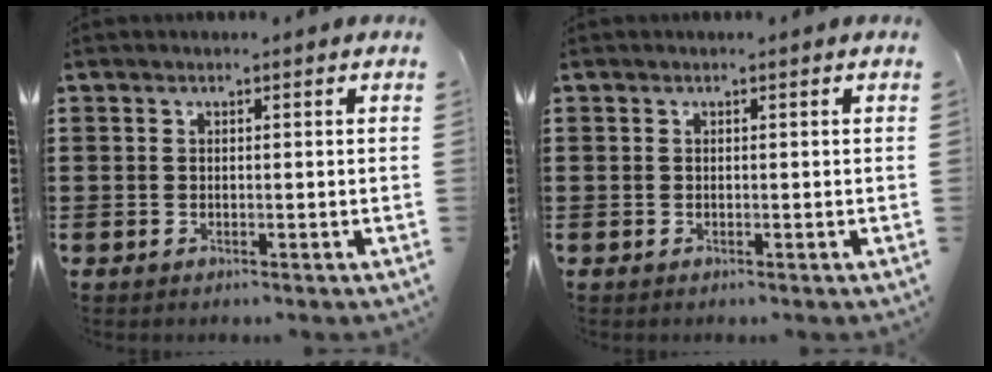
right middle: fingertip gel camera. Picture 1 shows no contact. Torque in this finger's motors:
{"motor_torque": [0.00, 0.00, 0.00, -0.01]}